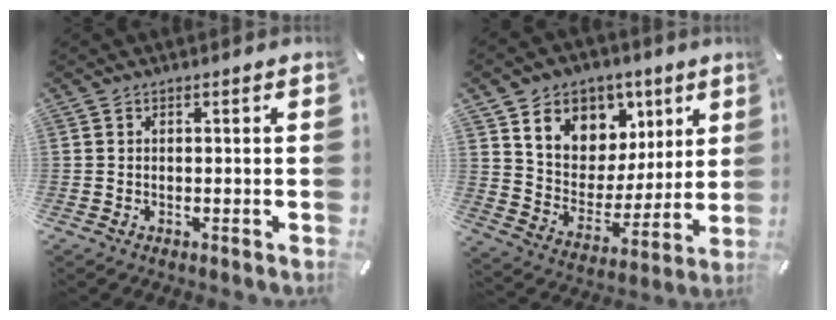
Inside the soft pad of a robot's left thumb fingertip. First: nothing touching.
{"total": 11.2, "force": [6.1, 9.2, 1.8], "torque": [-0.039, -0.050, 0.119]}